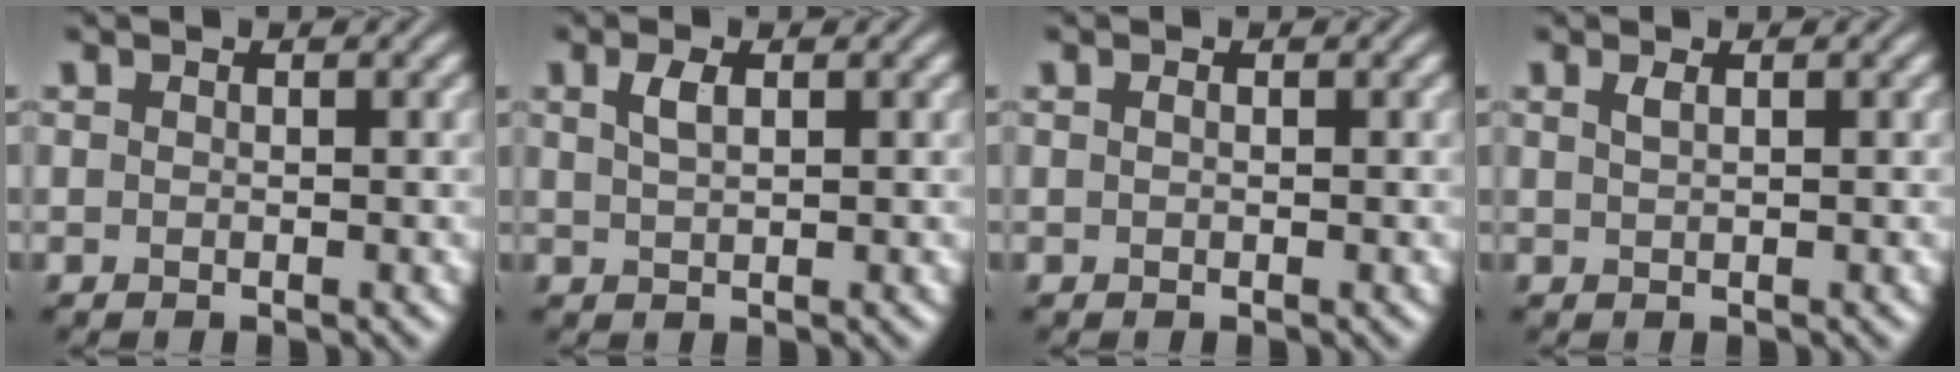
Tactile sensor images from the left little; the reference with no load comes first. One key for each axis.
{"total": 1.7, "fx": 0.8, "fy": 0.6, "fz": 1.3, "tx": -0.029, "ty": 0.004, "tz": 0.017}
{"total": 0.0}
{"total": 0.9, "fx": 0.4, "fy": 0.3, "fz": 0.7, "tx": -0.011, "ty": 0.001, "tz": 0.008}